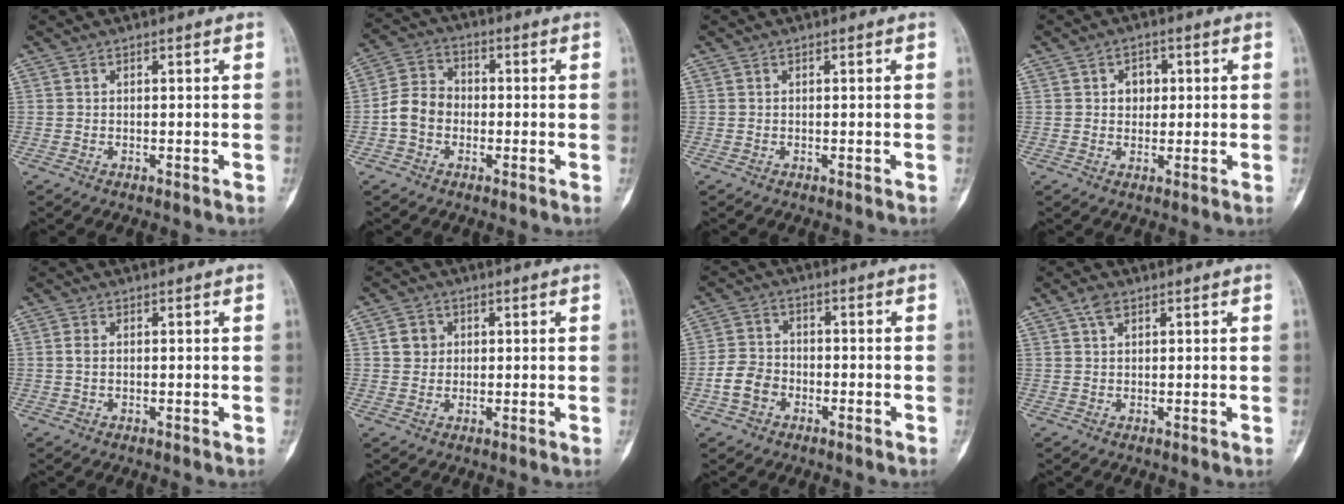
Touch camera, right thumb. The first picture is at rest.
{"total": 7.2, "force": [-1.5, 5.9, 3.8], "torque": [-0.056, 0.027, -0.041]}
{"total": 0.0}
{"total": 3.6, "force": [0.7, 2.9, 1.9], "torque": [-0.005, 0.003, 0.006]}
{"total": 1.4, "force": [0.1, 0.9, 1.1], "torque": [-0.022, 0.000, 0.002]}
{"total": 3.5, "force": [0.9, 3.2, 1.2], "torque": [-0.002, 0.000, 0.014]}
{"total": 6.0, "force": [-2.4, 4.5, 3.2], "torque": [-0.051, 0.025, -0.049]}
{"total": 2.4, "force": [1.4, 1.3, 1.5], "torque": [-0.026, 0.001, 0.026]}